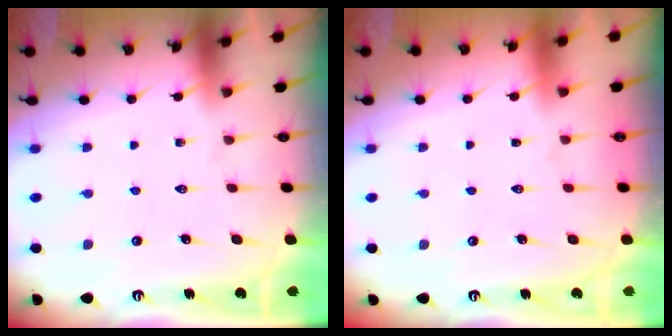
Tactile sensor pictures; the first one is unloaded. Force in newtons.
{"total": 1.6, "press": 1.6, "slide": 0.1}